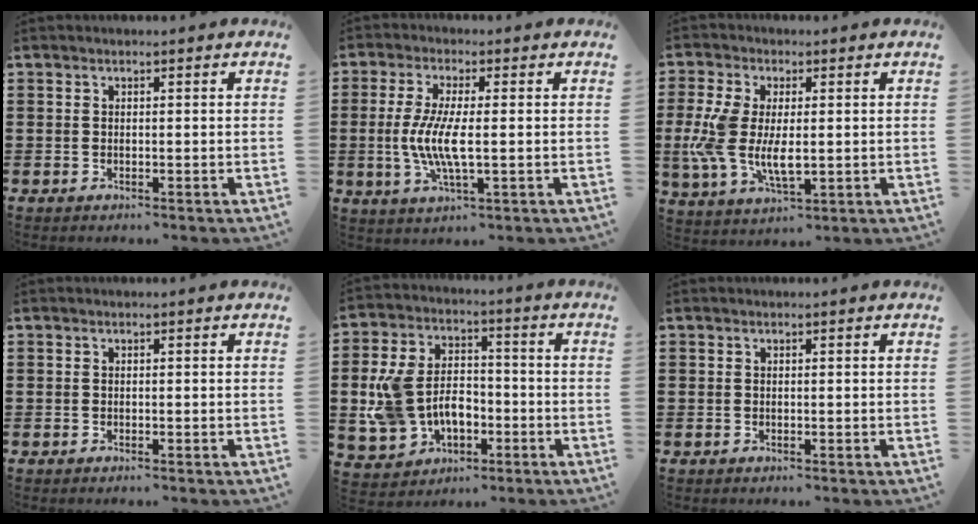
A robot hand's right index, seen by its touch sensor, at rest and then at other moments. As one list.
[{"total": 6.7, "force": [-0.7, 1.4, 6.5], "torque": [-0.143, -0.009, -0.022]}, {"total": 9.0, "force": [-0.2, 4.6, 7.8], "torque": [-0.190, -0.007, -0.009]}, {"total": 0.0}, {"total": 9.2, "force": [-1.4, 6.9, 5.9], "torque": [-0.155, 0.014, -0.028]}, {"total": 0.0}]